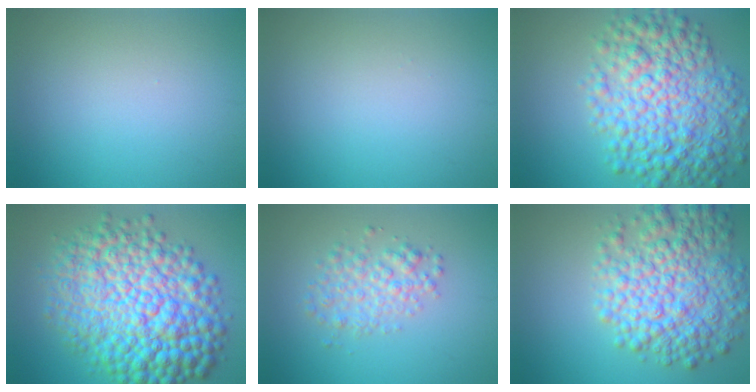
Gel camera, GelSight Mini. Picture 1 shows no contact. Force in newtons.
{"total": 0.0}
{"total": 9.1, "press": 9.1, "slide": 0.1}
{"total": 13.8, "press": 13.8, "slide": 0.0}
{"total": 3.1, "press": 3.1, "slide": 0.1}
{"total": 8.5, "press": 8.5, "slide": 0.3}